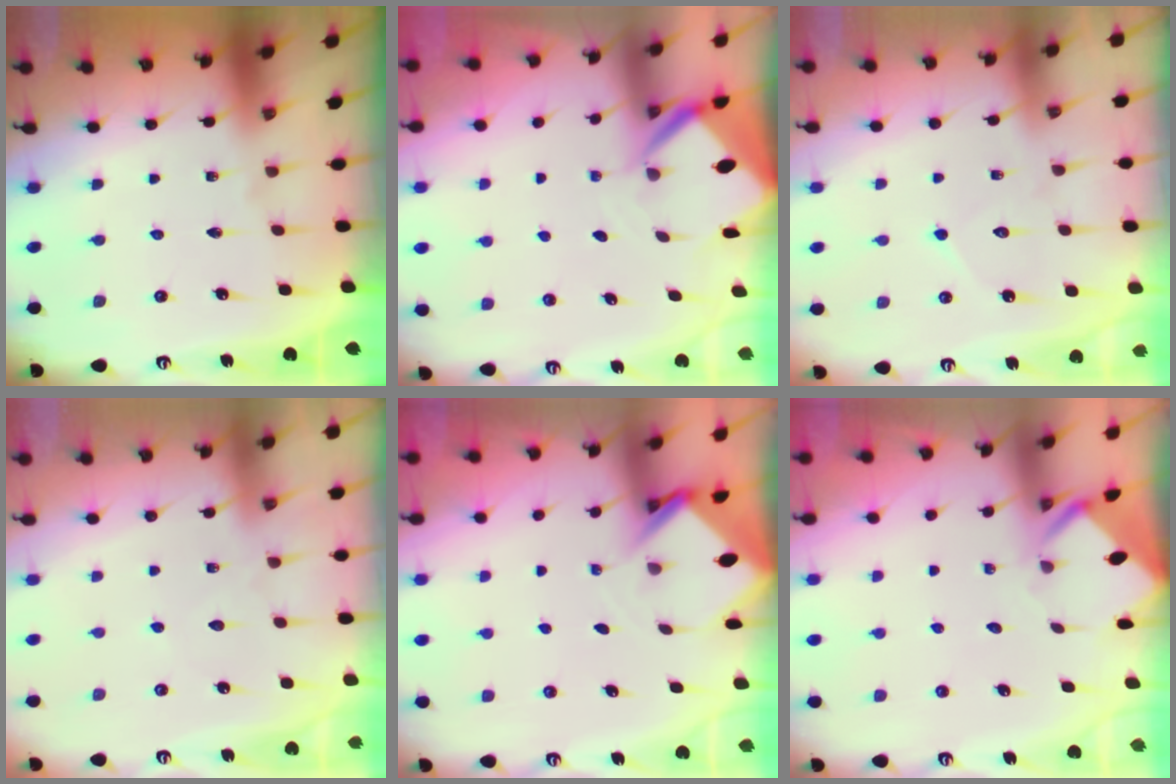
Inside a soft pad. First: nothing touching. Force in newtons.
{"total": 4.8, "press": 4.8, "slide": 0.1}
{"total": 5.5, "press": 5.5, "slide": 0.5}
{"total": 4.9, "press": 4.9, "slide": 0.6}
{"total": 3.1, "press": 3.0, "slide": 0.2}
{"total": 3.3, "press": 3.3, "slide": 0.1}